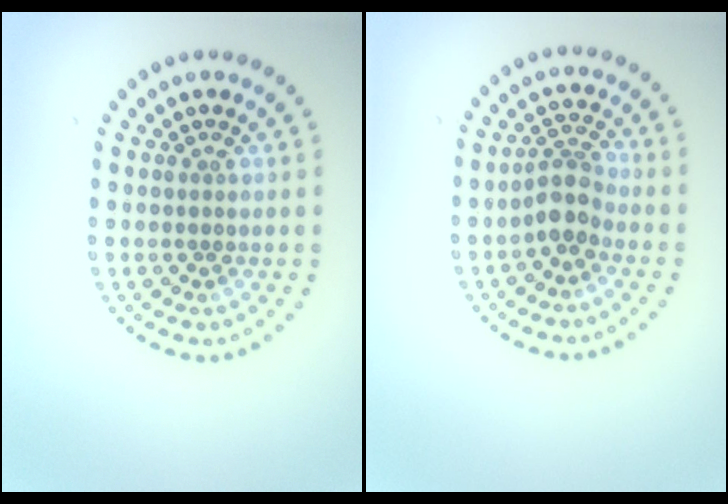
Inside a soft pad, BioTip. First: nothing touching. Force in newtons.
{"total": 2.7, "press": 2.2, "slide": 1.5}